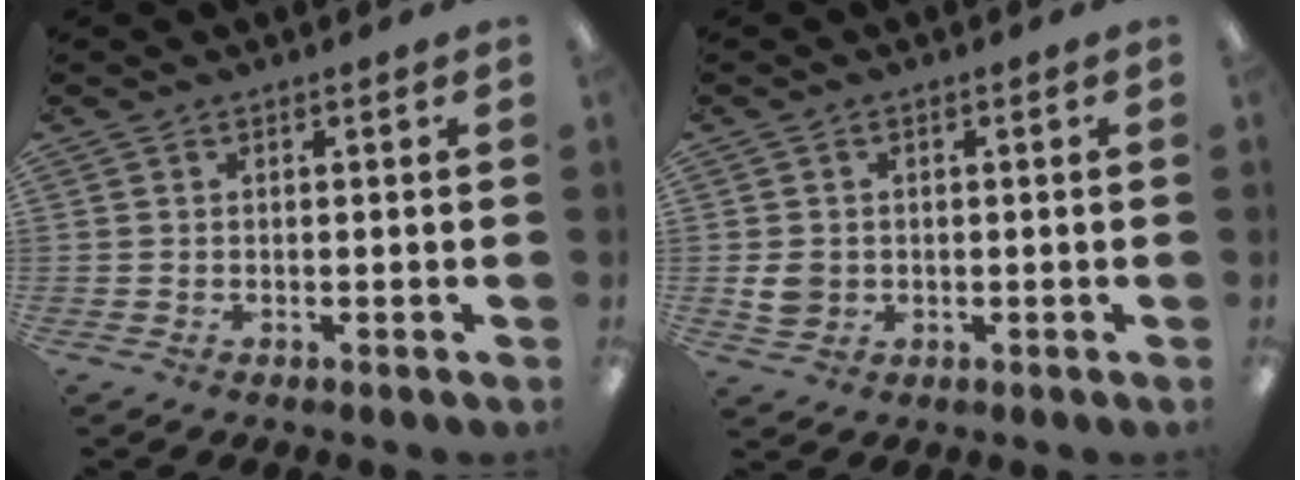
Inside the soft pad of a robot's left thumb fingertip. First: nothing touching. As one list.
[{"total": 4.1, "force": [0.0, 3.6, 1.9], "torque": [-0.025, -0.002, -0.001]}]